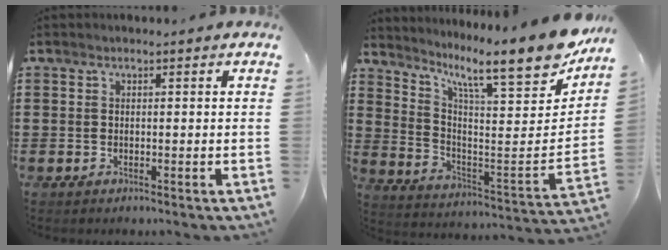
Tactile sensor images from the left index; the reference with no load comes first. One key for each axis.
{"total": 12.4, "fx": 9.6, "fy": 1.3, "fz": 7.7, "tx": -0.144, "ty": -0.086, "tz": 0.149}